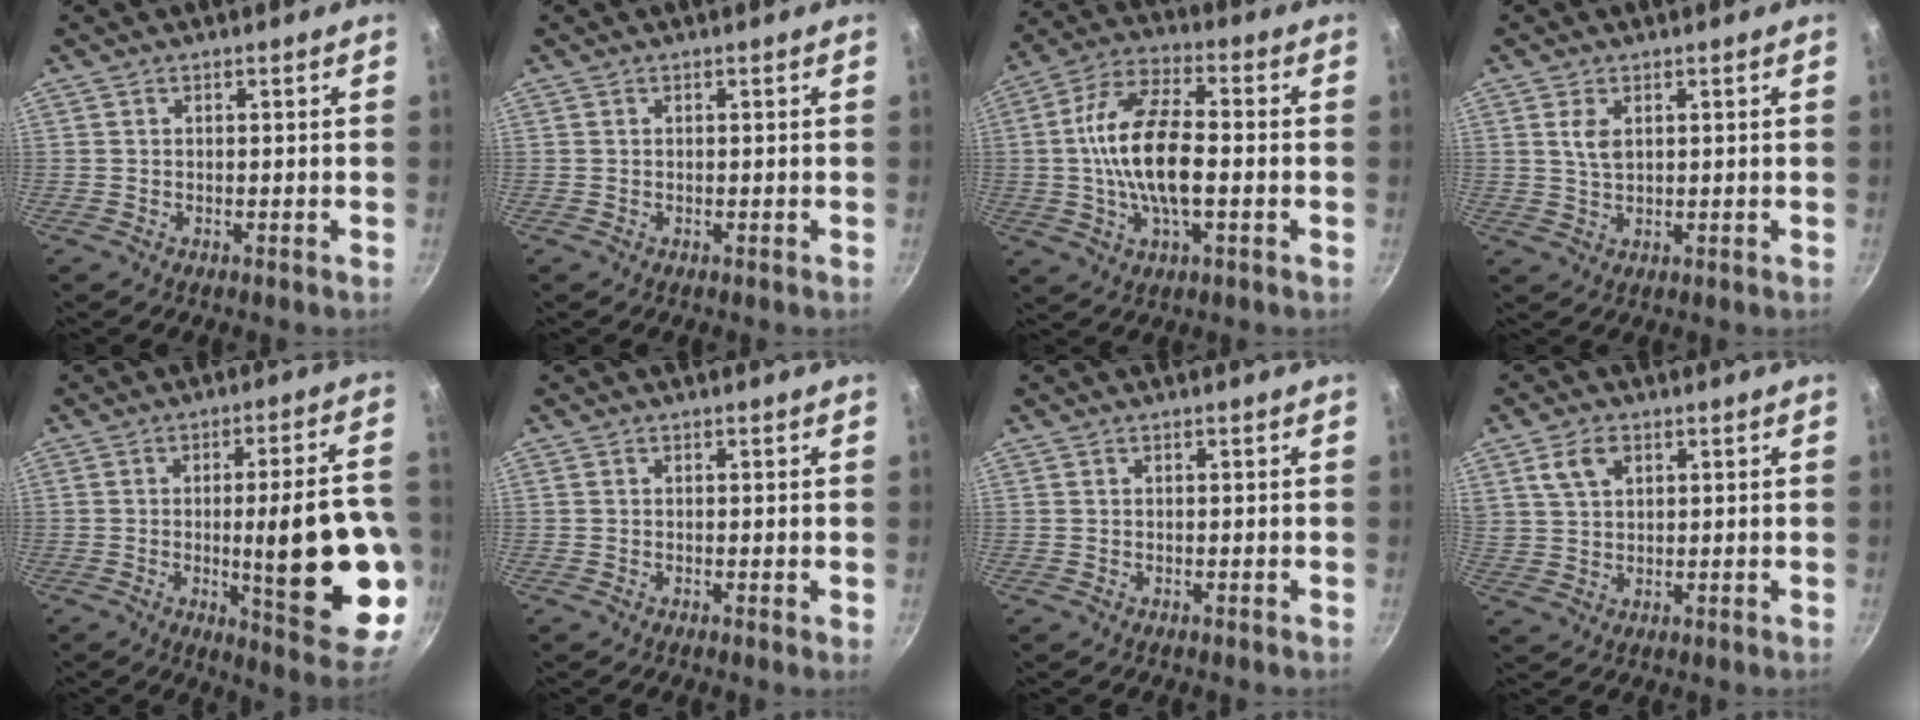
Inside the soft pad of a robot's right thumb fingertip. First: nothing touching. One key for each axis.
{"total": 0.0}
{"total": 15.0, "fx": -1.2, "fy": 6.5, "fz": 13.5, "tx": -0.246, "ty": 0.027, "tz": -0.035}
{"total": 3.3, "fx": 1.2, "fy": 1.8, "fz": 2.5, "tx": -0.046, "ty": -0.007, "tz": 0.024}
{"total": 21.7, "fx": -3.3, "fy": 5.2, "fz": 20.8, "tx": -0.264, "ty": -0.004, "tz": -0.034}
{"total": 0.6, "fx": -0.1, "fy": 0.0, "fz": 0.6, "tx": -0.009, "ty": -0.002, "tz": -0.003}
{"total": 0.0}
{"total": 5.6, "fx": 2.6, "fy": 3.4, "fz": 3.6, "tx": -0.057, "ty": 0.001, "tz": 0.052}